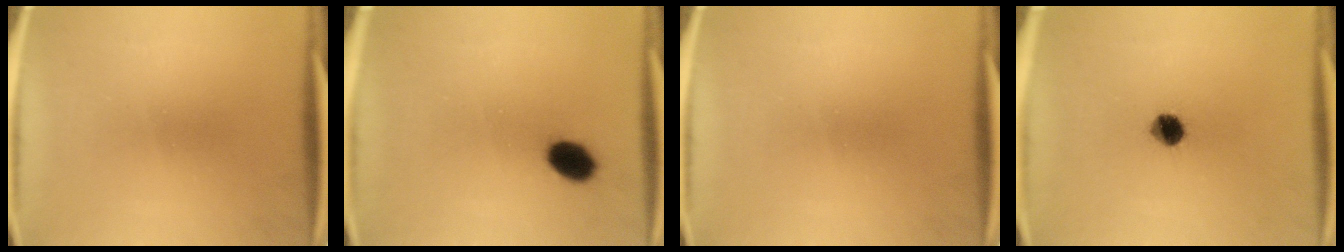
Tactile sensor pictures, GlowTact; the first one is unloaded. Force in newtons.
{"total": 5.7}
{"total": 0.0}
{"total": 5.3}